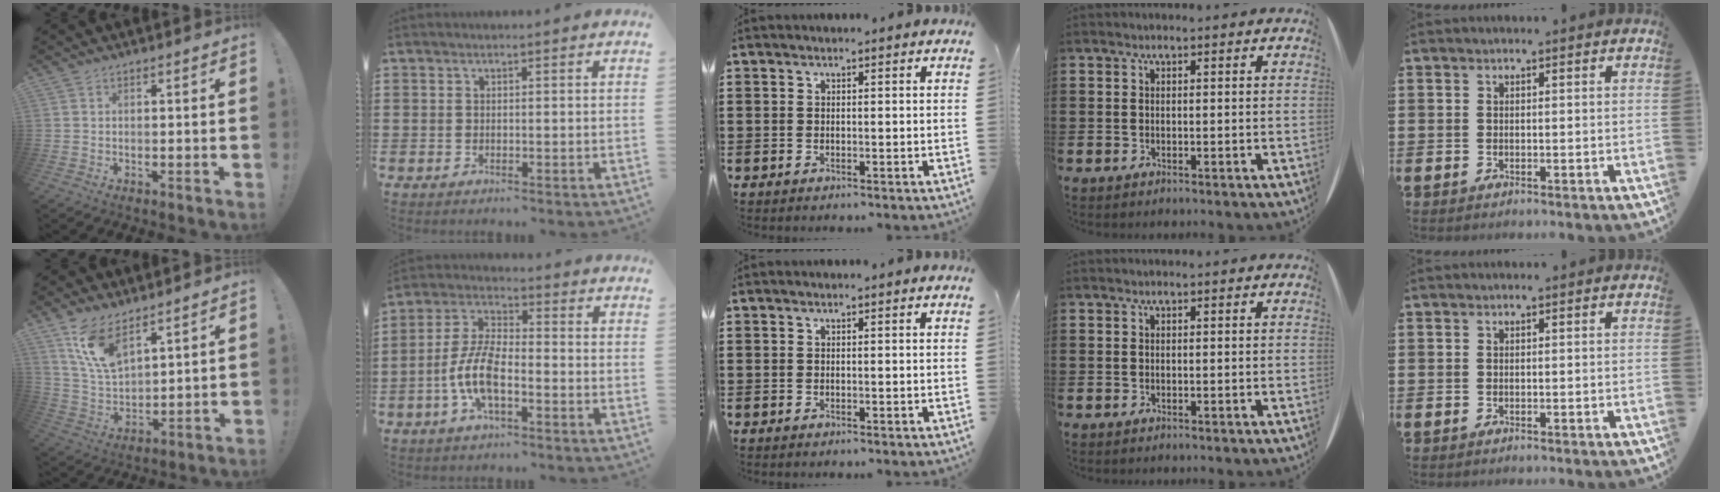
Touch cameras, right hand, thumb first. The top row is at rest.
{"thumb": {"total": 12.0, "force": [8.4, 5.2, 6.8], "torque": [-0.146, -0.034, 0.164]}, "index": {"total": 8.1, "force": [-2.8, 3.3, 6.9], "torque": [-0.164, -0.007, -0.059]}}